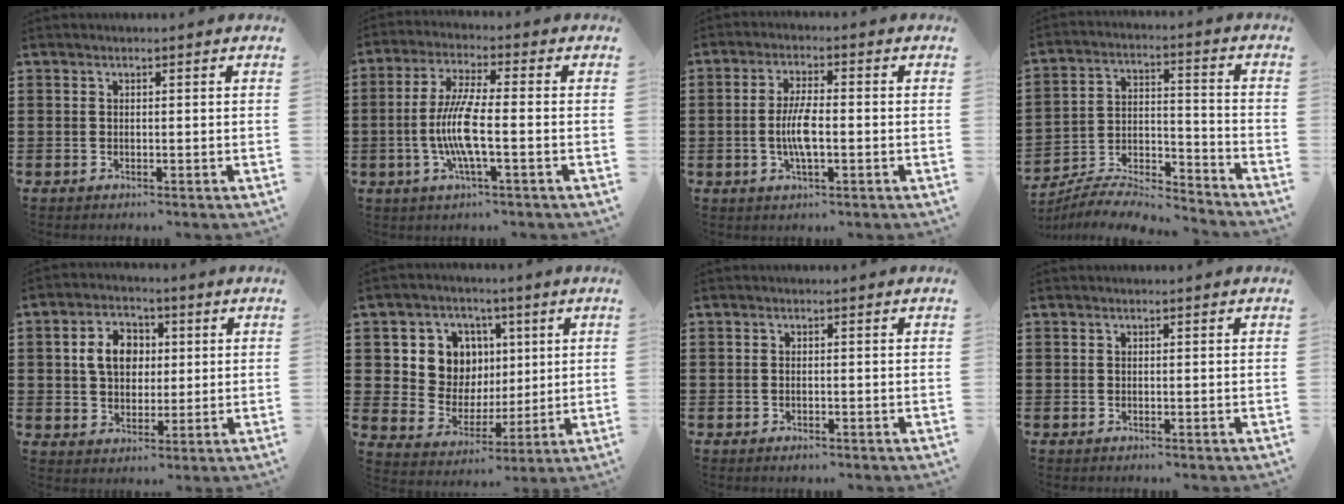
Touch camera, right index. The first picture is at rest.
{"total": 8.3, "force": [-1.6, 1.6, 8.0], "torque": [-0.180, -0.015, -0.041]}
{"total": 5.6, "force": [-1.0, 1.6, 5.3], "torque": [-0.120, -0.005, -0.027]}
{"total": 7.2, "force": [-6.9, 1.0, 1.8], "torque": [-0.031, 0.008, -0.136]}
{"total": 6.7, "force": [1.3, 5.2, 4.0], "torque": [-0.094, 0.014, 0.016]}
{"total": 9.0, "force": [2.9, 8.1, 2.6], "torque": [-0.079, -0.003, 0.057]}
{"total": 0.6, "force": [-0.3, 0.2, 0.5], "torque": [-0.011, -0.004, -0.005]}
{"total": 0.0}